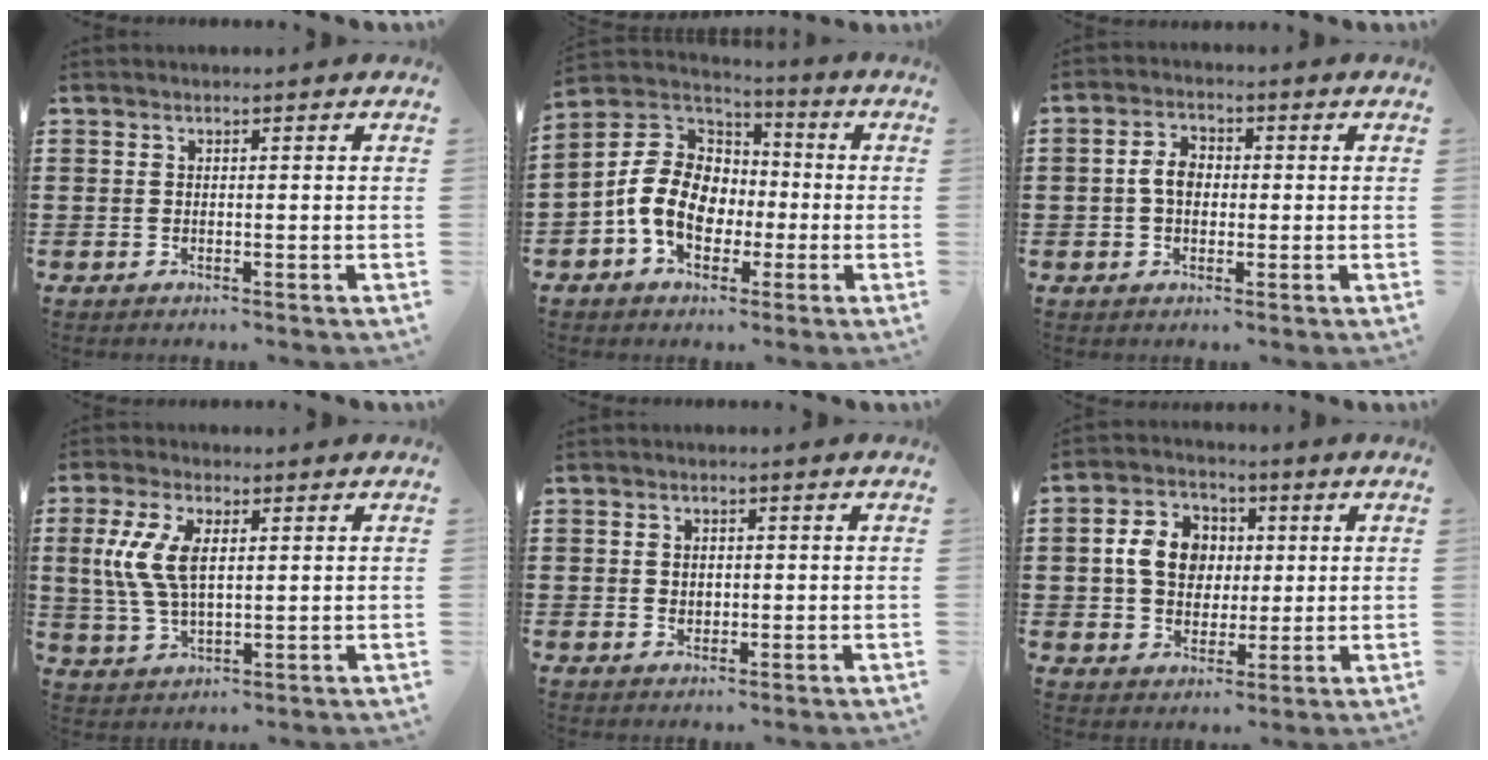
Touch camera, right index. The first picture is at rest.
{"total": 11.6, "force": [-2.5, 8.8, 7.2], "torque": [-0.180, 0.013, -0.051]}
{"total": 4.0, "force": [-0.2, 2.7, 3.0], "torque": [-0.069, 0.007, -0.008]}
{"total": 8.0, "force": [1.5, 3.9, 6.8], "torque": [-0.158, 0.006, 0.021]}
{"total": 1.6, "force": [0.1, 1.4, 0.7], "torque": [-0.017, 0.008, 0.001]}
{"total": 8.1, "force": [0.9, 6.7, 4.4], "torque": [-0.107, 0.014, 0.007]}